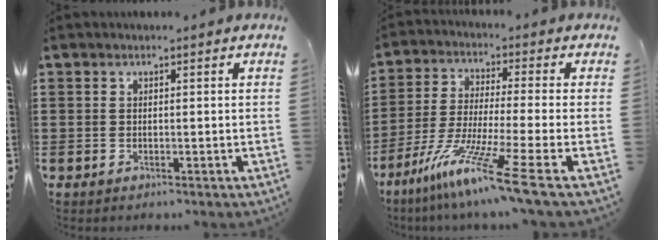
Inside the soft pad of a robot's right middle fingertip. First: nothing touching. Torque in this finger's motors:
{"motor_torque": [2.07, -0.07, 0.37, 0.21]}